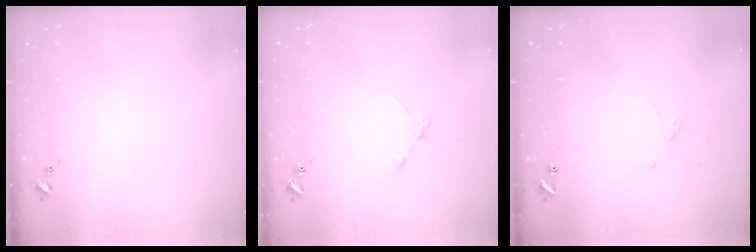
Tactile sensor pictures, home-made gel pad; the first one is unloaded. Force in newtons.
{"total": 4.9, "press": 4.9, "slide": 0.6}
{"total": 3.4, "press": 3.4, "slide": 0.5}